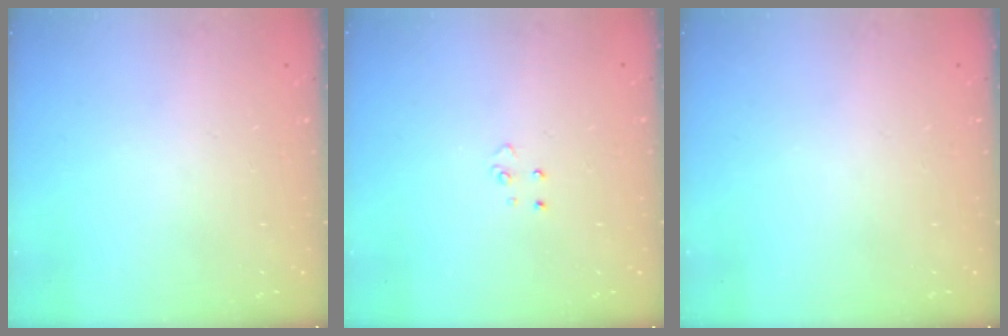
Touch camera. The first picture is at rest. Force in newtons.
{"total": 3.9, "press": 3.9, "slide": 0.3}
{"total": 0.0}